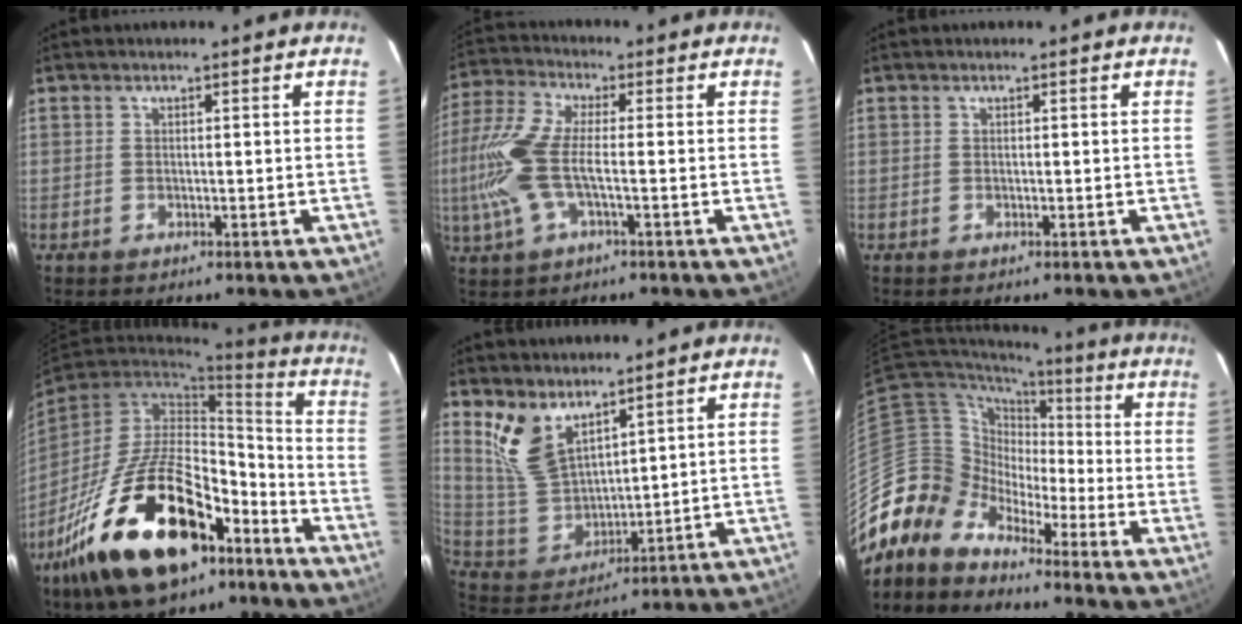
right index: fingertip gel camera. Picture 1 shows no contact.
{"total": 12.3, "force": [-2.0, 4.3, 11.4], "torque": [-0.257, 0.000, -0.041]}
{"total": 0.0}
{"total": 25.7, "force": [-14.6, 12.2, 17.2], "torque": [-0.328, -0.002, -0.234]}
{"total": 10.3, "force": [6.9, 5.0, 5.8], "torque": [-0.120, -0.003, 0.156]}
{"total": 9.1, "force": [-7.3, 5.5, -0.2], "torque": [-0.006, 0.040, -0.169]}